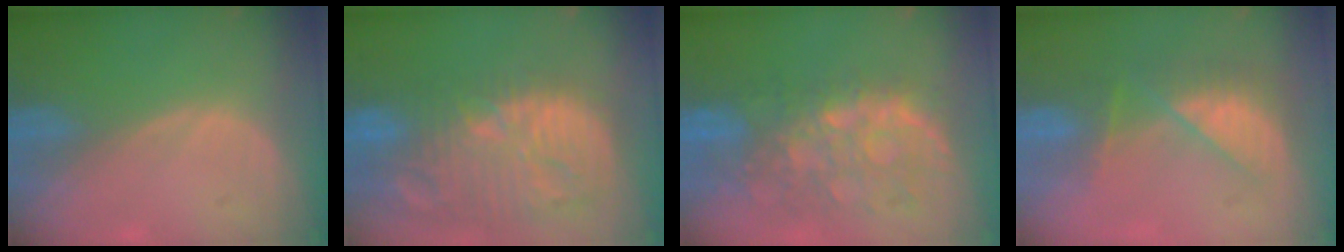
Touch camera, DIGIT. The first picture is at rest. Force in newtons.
{"total": 14.6, "press": 12.6, "slide": 7.3}
{"total": 10.4, "press": 9.4, "slide": 4.6}
{"total": 8.1, "press": 7.0, "slide": 4.1}